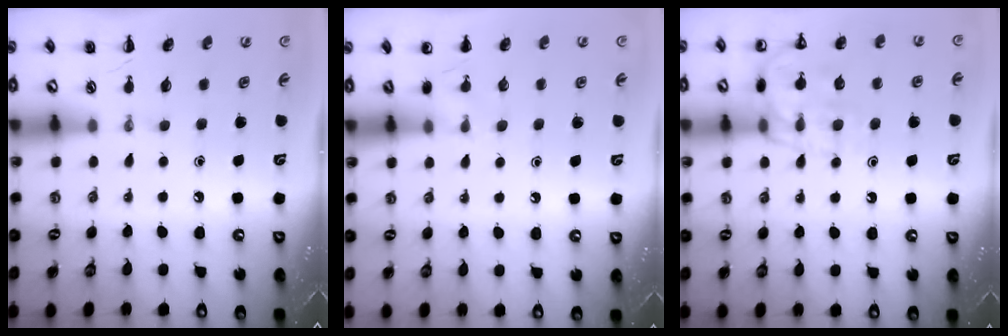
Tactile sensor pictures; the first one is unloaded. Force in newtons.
{"total": 5.0, "press": 4.8, "slide": 1.4}
{"total": 14.7, "press": 14.6, "slide": 1.7}